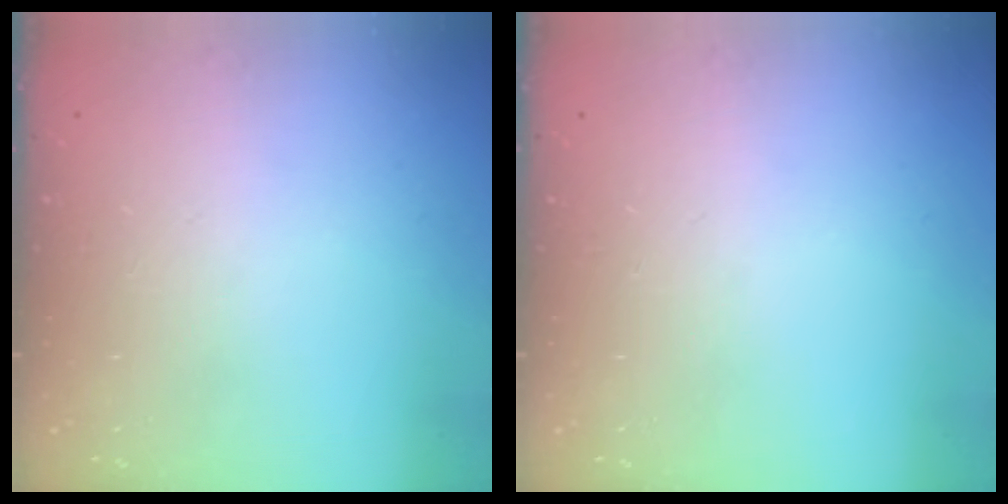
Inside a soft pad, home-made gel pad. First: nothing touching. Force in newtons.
{"total": 0.0}